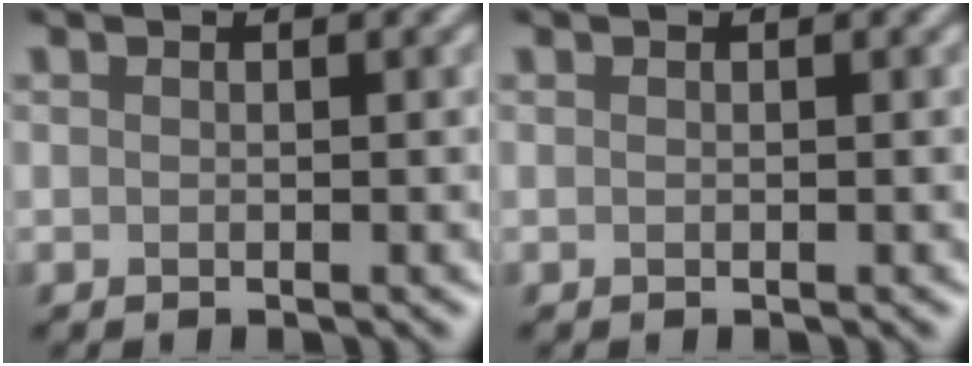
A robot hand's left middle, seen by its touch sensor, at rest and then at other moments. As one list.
[{"total": 0.0}]